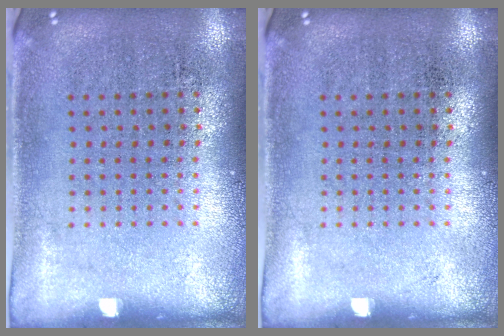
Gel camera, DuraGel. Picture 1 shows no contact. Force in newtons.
{"total": 0.0}